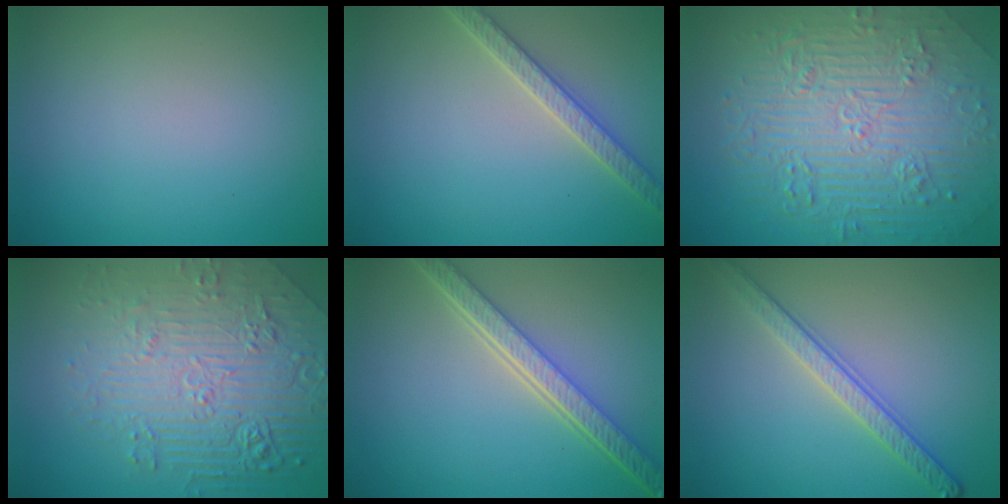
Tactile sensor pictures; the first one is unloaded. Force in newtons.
{"total": 2.8, "press": 2.8, "slide": 0.6}
{"total": 11.0, "press": 7.3, "slide": 8.3}
{"total": 8.9, "press": 6.2, "slide": 6.4}
{"total": 5.6, "press": 4.3, "slide": 3.6}
{"total": 3.3, "press": 2.9, "slide": 1.5}